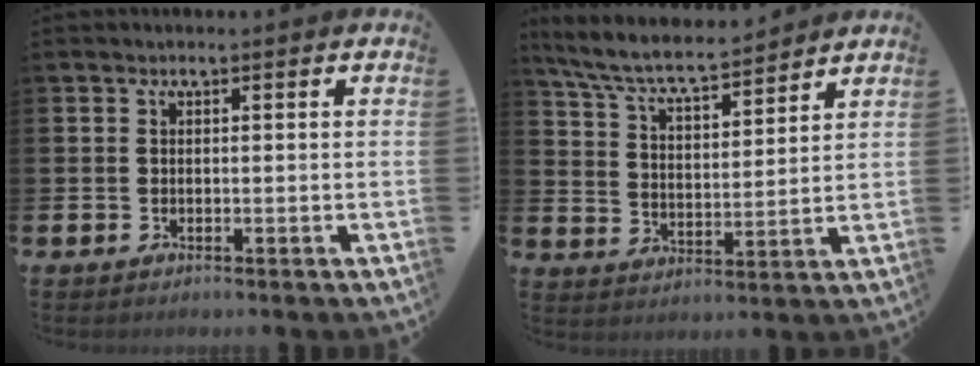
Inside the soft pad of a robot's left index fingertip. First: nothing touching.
{"total": 7.3, "force": [6.8, 1.0, 2.5], "torque": [-0.081, -0.042, 0.117]}